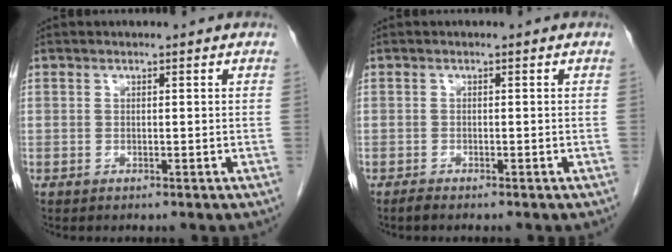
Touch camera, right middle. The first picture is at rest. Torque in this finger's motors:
{"motor_torque": [0.34, -0.20, 0.01, 0.01]}